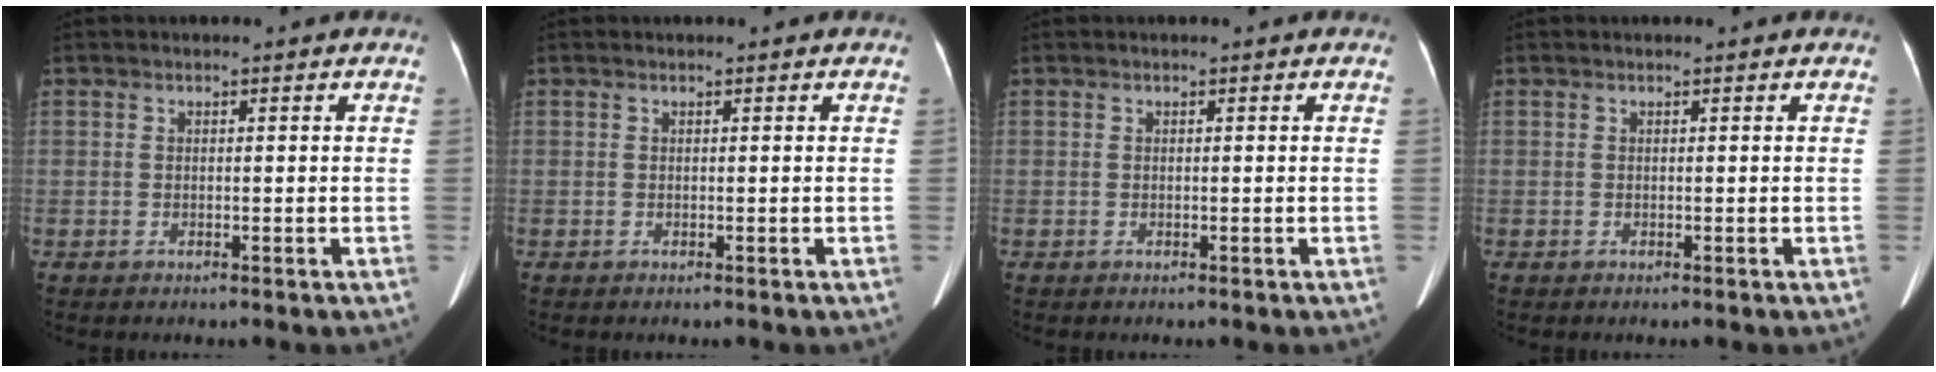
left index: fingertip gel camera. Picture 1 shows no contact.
{"total": 0.0}
{"total": 0.0}
{"total": 0.0}